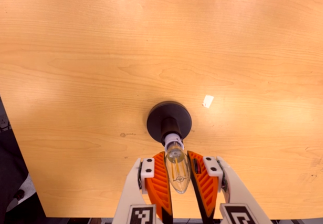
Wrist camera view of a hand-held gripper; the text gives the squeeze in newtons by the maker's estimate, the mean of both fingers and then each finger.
{"total": 13.6, "left": 14.2, "right": 13.0}